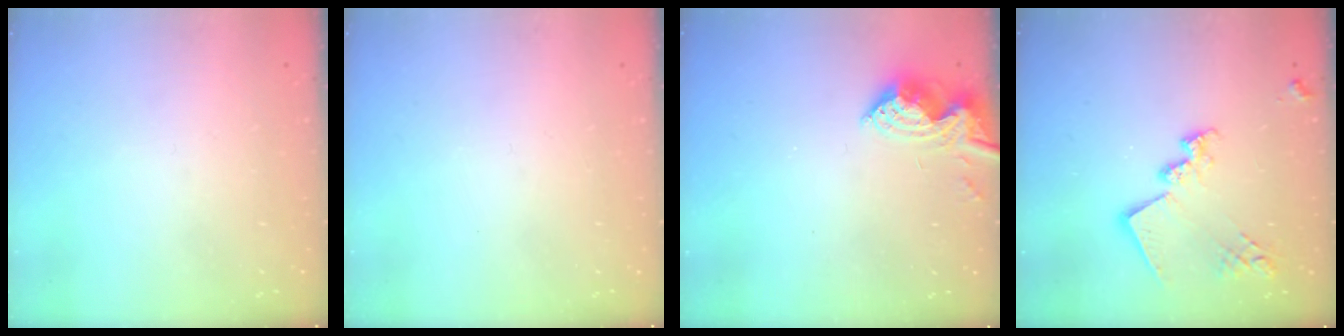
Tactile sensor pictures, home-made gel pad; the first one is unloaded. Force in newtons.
{"total": 0.0}
{"total": 10.4, "press": 10.3, "slide": 0.9}
{"total": 15.2, "press": 15.2, "slide": 0.8}